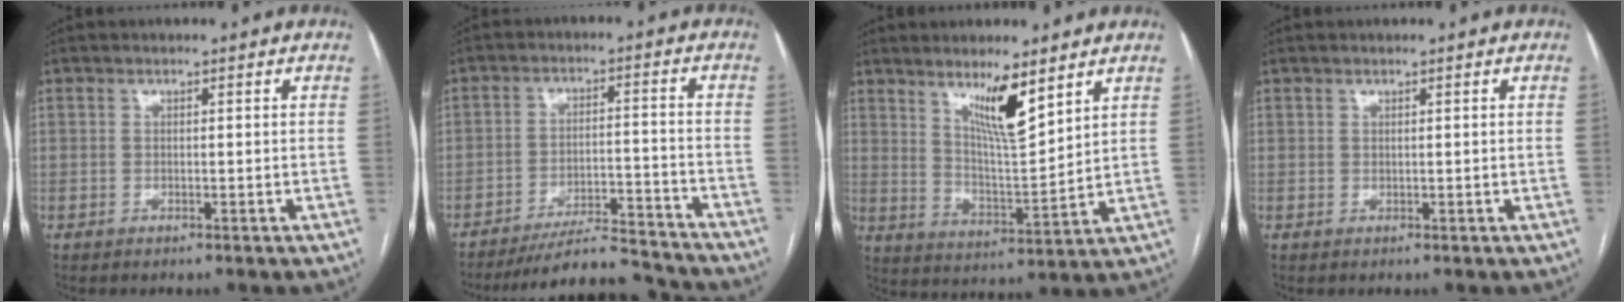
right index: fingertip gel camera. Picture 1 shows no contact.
{"total": 12.4, "force": [-12.0, 1.3, 2.7], "torque": [-0.038, 0.013, -0.183]}
{"total": 9.1, "force": [5.8, 1.1, 6.9], "torque": [-0.125, -0.014, 0.106]}
{"total": 0.0}